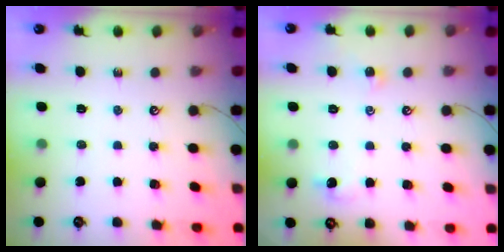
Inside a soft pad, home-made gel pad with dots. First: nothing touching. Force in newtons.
{"total": 2.0, "press": 1.9, "slide": 0.5}